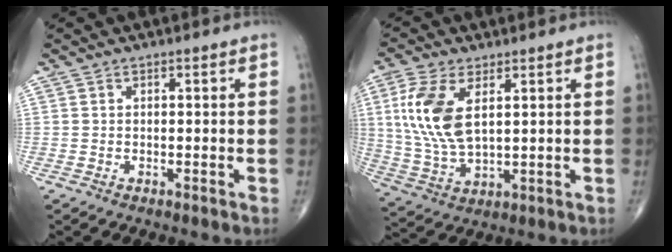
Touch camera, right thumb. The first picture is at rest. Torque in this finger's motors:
{"motor_torque": [-0.81, 0.91, 1.25, 0.50, 0.14]}